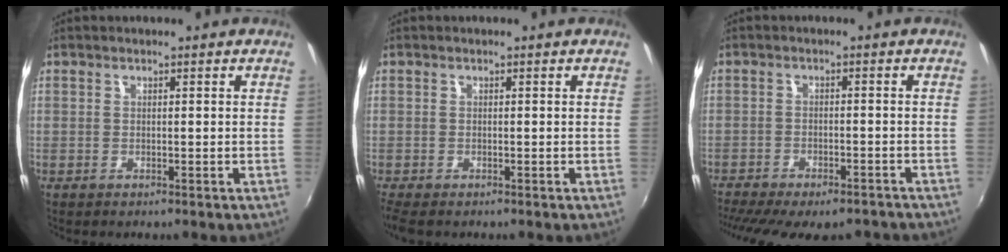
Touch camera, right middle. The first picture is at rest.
{"total": 2.3, "force": [-1.9, 0.8, 1.1], "torque": [-0.025, -0.016, -0.034]}
{"total": 16.2, "force": [-13.4, 5.0, 7.7], "torque": [-0.164, -0.040, -0.183]}